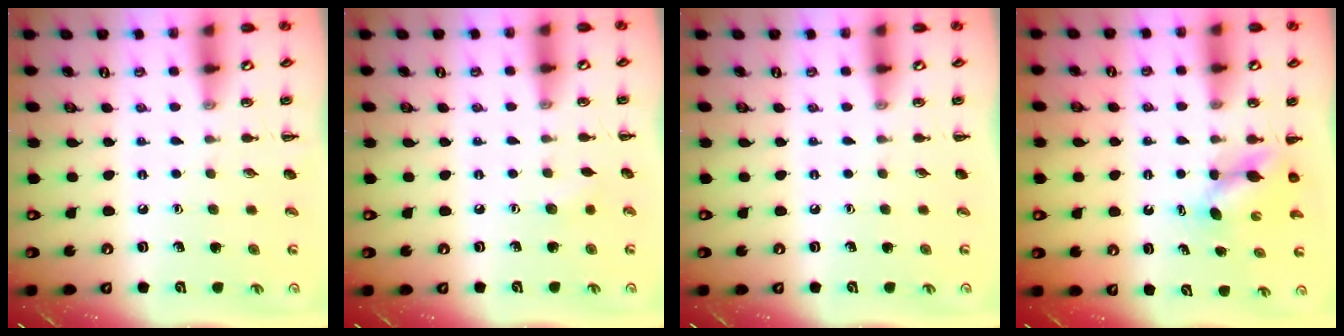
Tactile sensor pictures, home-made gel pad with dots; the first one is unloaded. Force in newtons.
{"total": 4.0, "press": 3.9, "slide": 0.9}
{"total": 0.0}
{"total": 4.2, "press": 4.2, "slide": 0.5}